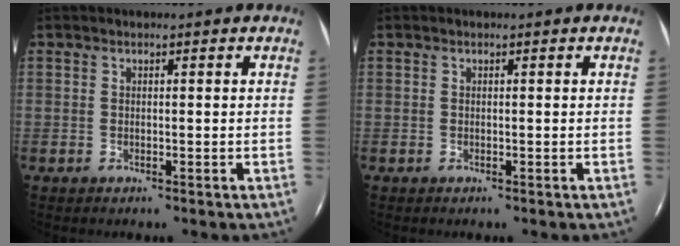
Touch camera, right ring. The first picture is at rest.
{"total": 0.0}